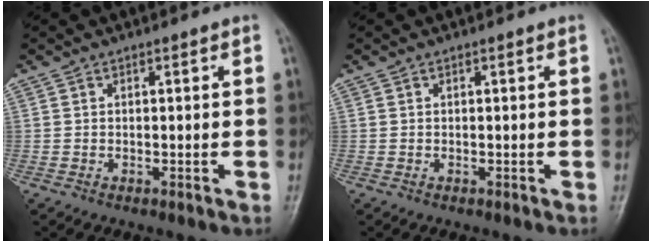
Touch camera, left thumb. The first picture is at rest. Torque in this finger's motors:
{"motor_torque": [0.00, 0.00, -0.02, -0.02, 0.00]}